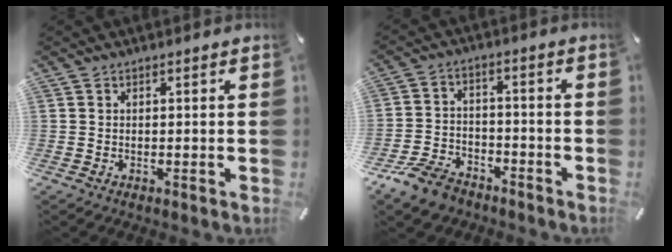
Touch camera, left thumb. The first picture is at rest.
{"total": 9.3, "force": [-7.0, 5.1, 3.3], "torque": [-0.064, 0.044, -0.132]}